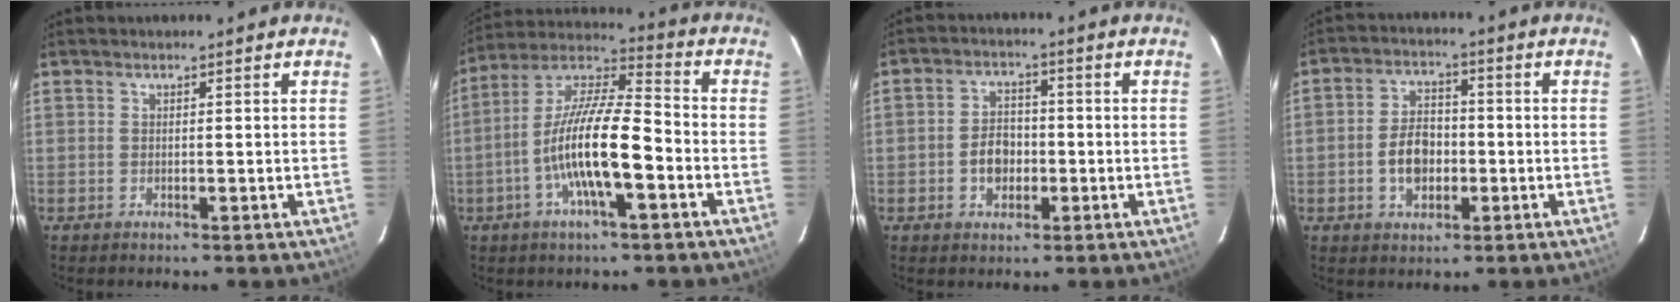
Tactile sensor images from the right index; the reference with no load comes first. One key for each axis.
{"total": 14.6, "fx": -4.9, "fy": 3.2, "fz": 13.3, "tx": -0.258, "ty": -0.002, "tz": -0.096}
{"total": 5.3, "fx": -1.4, "fy": 4.0, "fz": 3.2, "tx": -0.062, "ty": 0.013, "tz": -0.020}
{"total": 7.1, "fx": -1.7, "fy": 4.8, "fz": 4.9, "tx": -0.094, "ty": 0.016, "tz": -0.023}